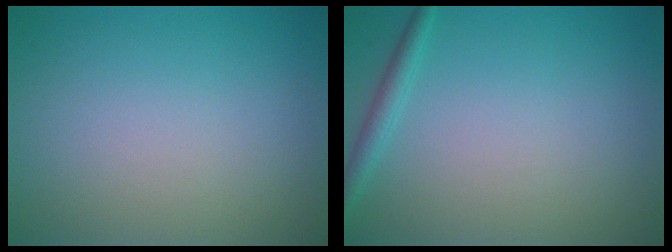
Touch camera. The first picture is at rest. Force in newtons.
{"total": 1.5, "press": 1.4, "slide": 0.1}